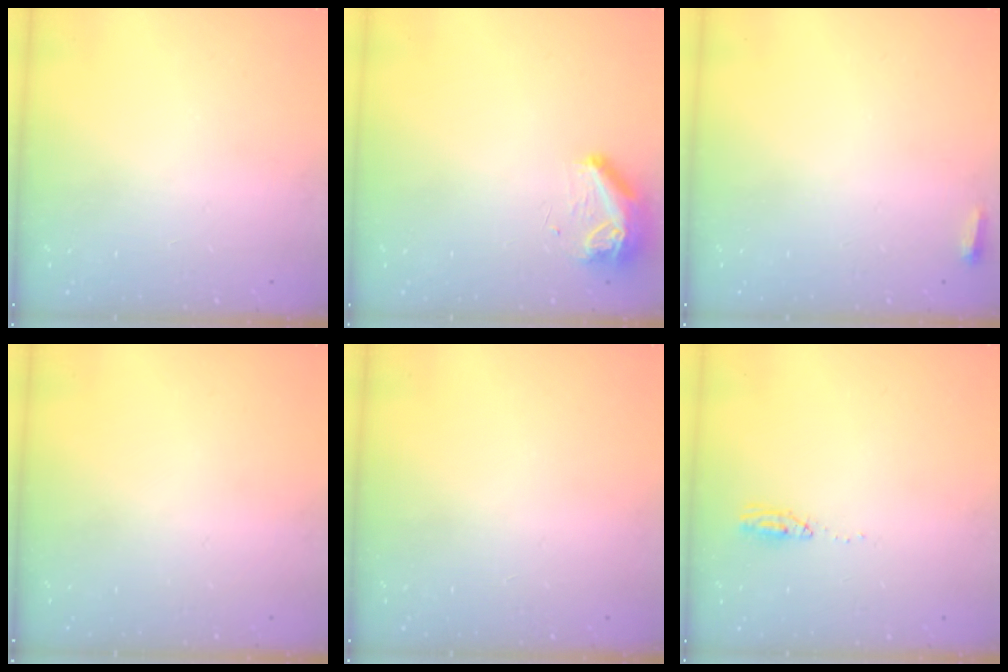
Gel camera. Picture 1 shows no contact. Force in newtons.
{"total": 8.4, "press": 8.2, "slide": 1.9}
{"total": 2.7, "press": 2.6, "slide": 0.9}
{"total": 0.0}
{"total": 0.0}
{"total": 3.7, "press": 3.4, "slide": 1.4}